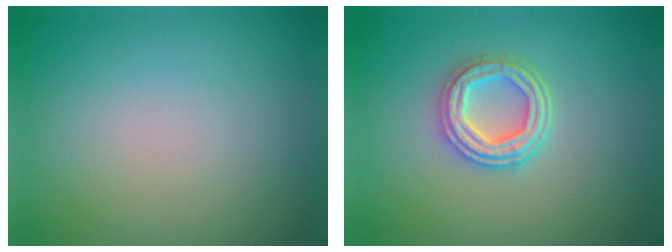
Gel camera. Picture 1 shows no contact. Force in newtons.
{"total": 4.0, "press": 3.2, "slide": 2.3}